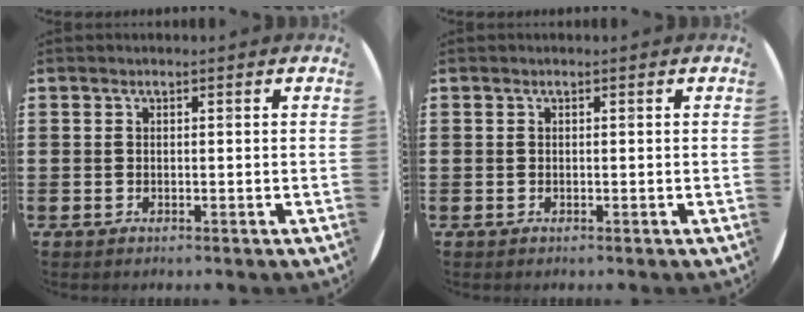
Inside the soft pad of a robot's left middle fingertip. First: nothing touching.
{"total": 0.0}